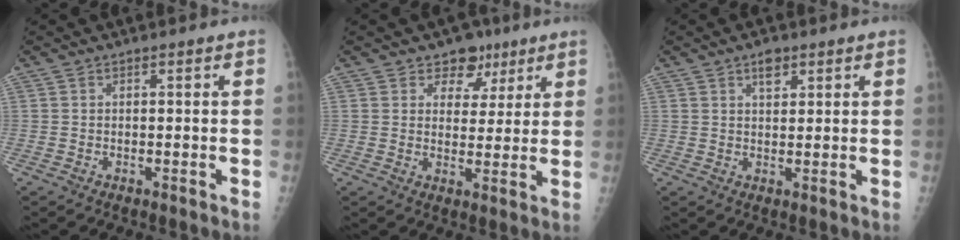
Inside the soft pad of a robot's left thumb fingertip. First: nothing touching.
{"total": 6.2, "force": [3.9, 4.6, 1.4], "torque": [0.017, -0.014, 0.057]}
{"total": 3.0, "force": [1.8, 1.7, 1.8], "torque": [-0.016, -0.008, 0.028]}